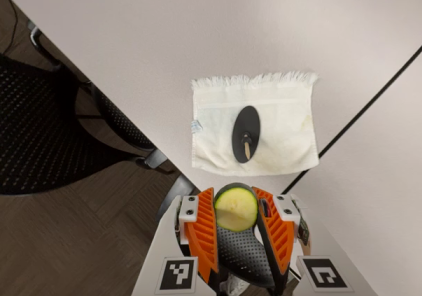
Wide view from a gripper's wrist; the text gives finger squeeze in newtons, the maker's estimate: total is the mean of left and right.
{"total": 8.8, "left": 8.7, "right": 8.9}